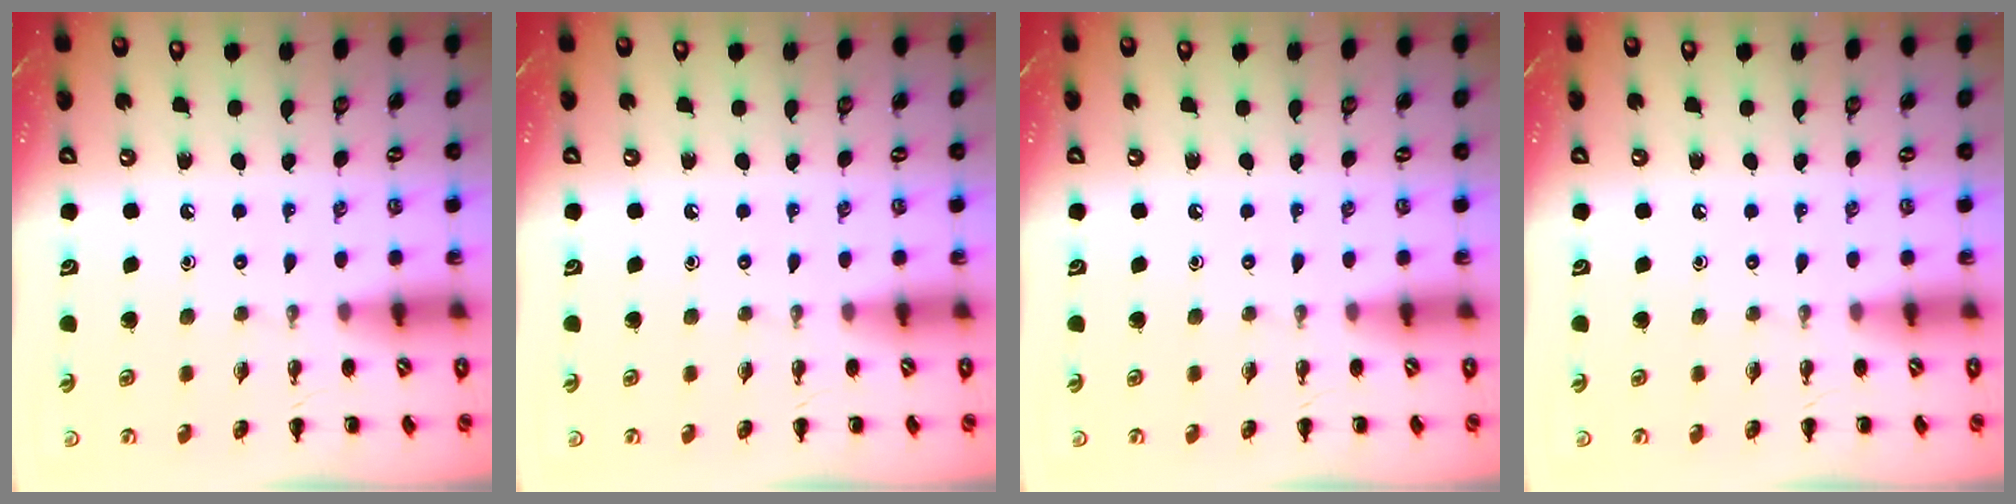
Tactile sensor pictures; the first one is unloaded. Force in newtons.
{"total": 0.0}
{"total": 0.0}
{"total": 0.0}